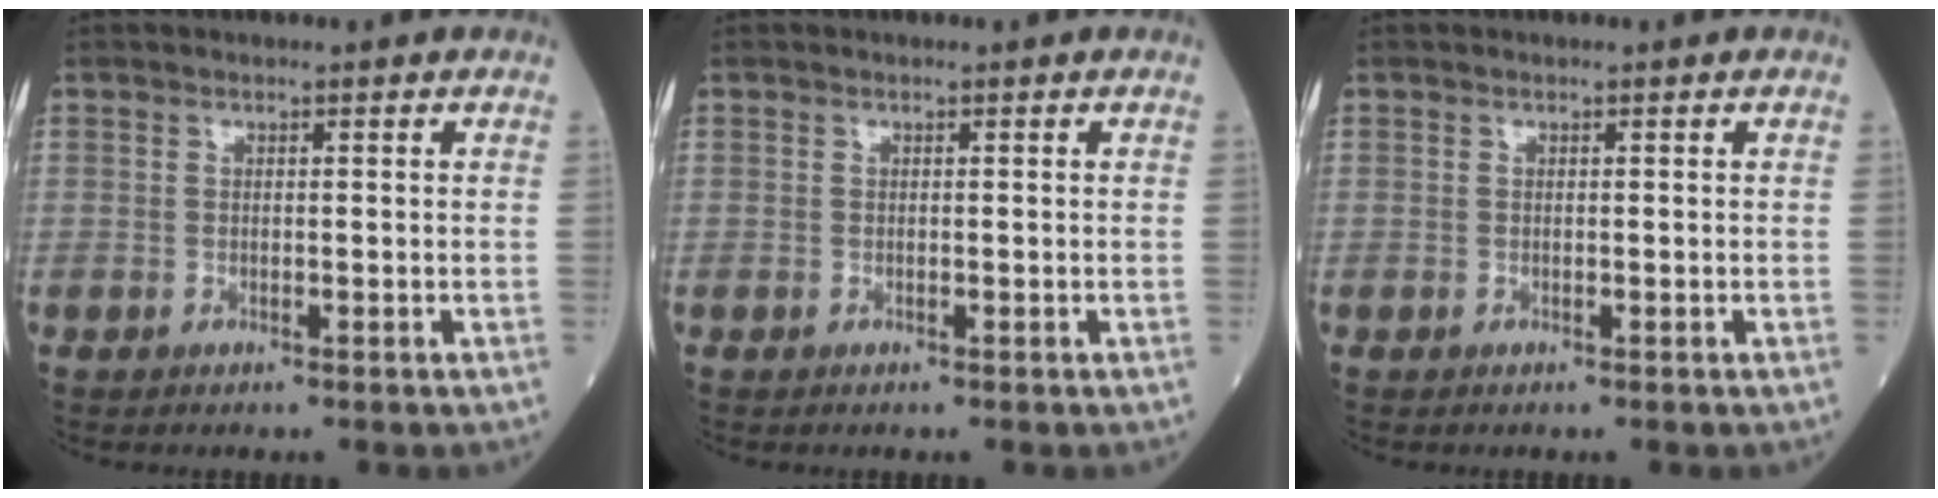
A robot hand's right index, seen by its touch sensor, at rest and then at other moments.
{"total": 0.0}
{"total": 0.0}